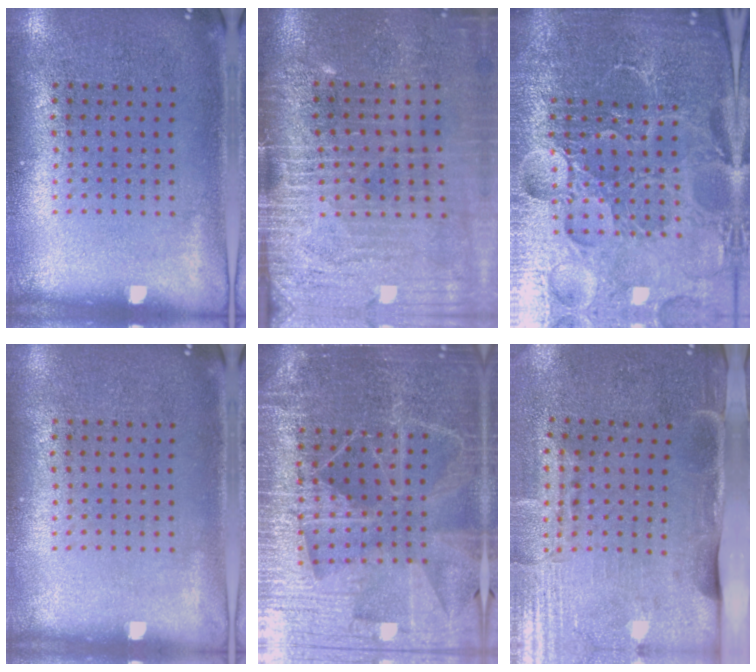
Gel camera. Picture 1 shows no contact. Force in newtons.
{"total": 4.2, "press": 3.6, "slide": 2.1}
{"total": 6.6, "press": 5.9, "slide": 3.1}
{"total": 0.0}
{"total": 5.5, "press": 4.9, "slide": 2.5}
{"total": 4.3, "press": 3.6, "slide": 2.4}